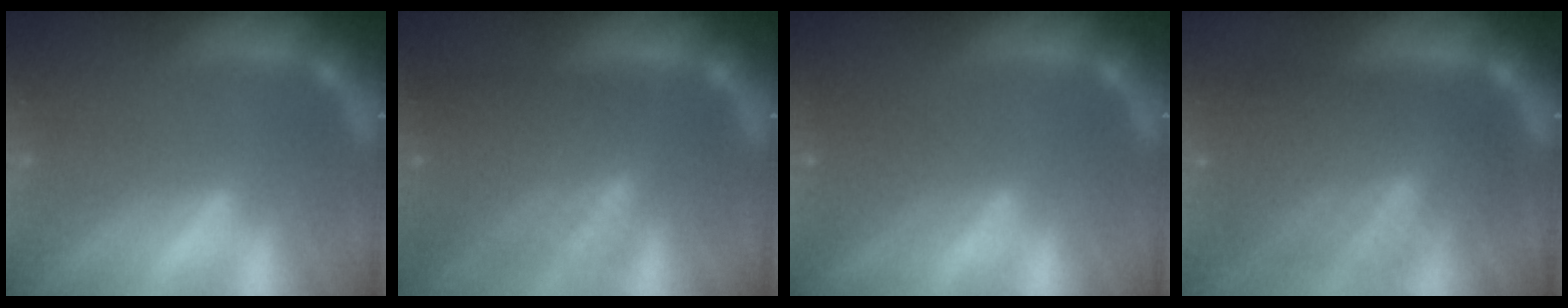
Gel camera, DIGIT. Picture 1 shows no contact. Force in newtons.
{"total": 8.5}
{"total": 2.5}
{"total": 9.0}